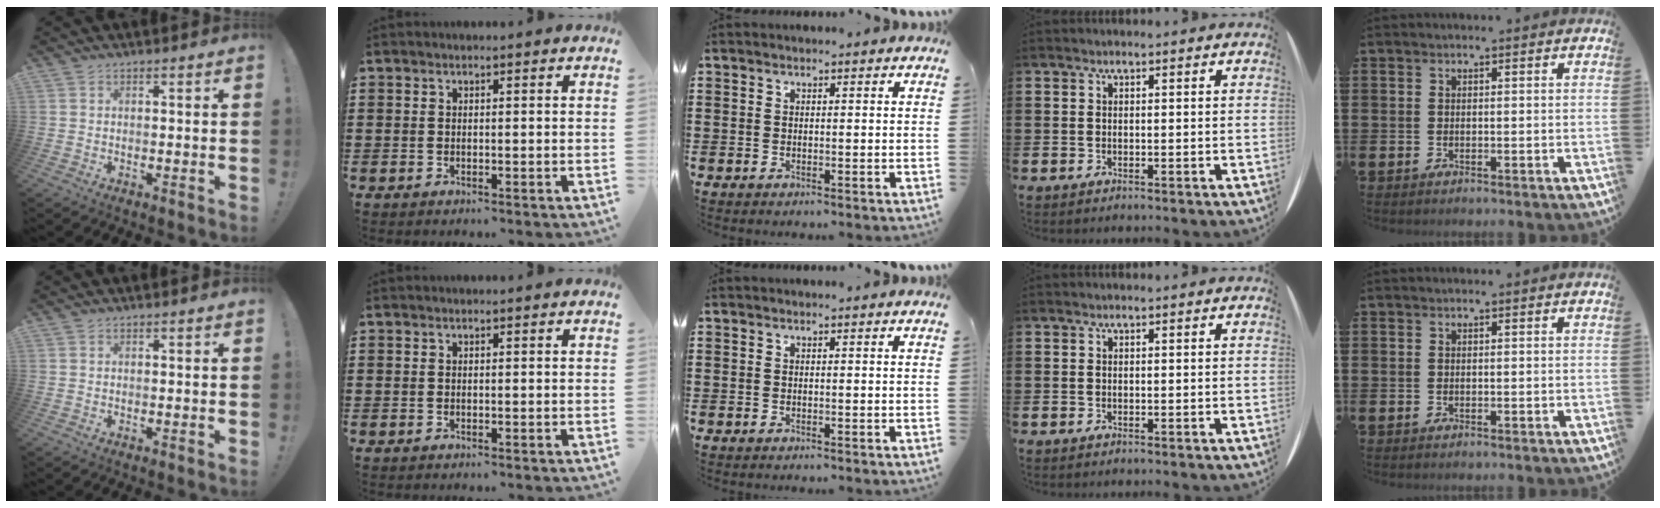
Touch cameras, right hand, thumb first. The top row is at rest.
{}